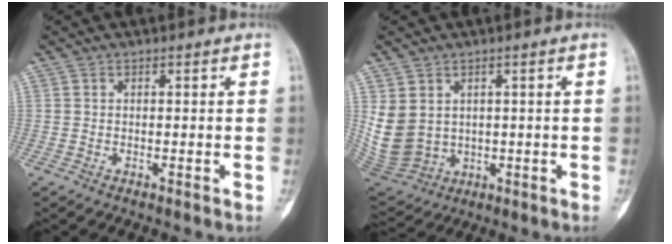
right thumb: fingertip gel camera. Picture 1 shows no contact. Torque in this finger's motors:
{"motor_torque": [-0.44, 0.61, 0.06, 0.08, 0.07]}